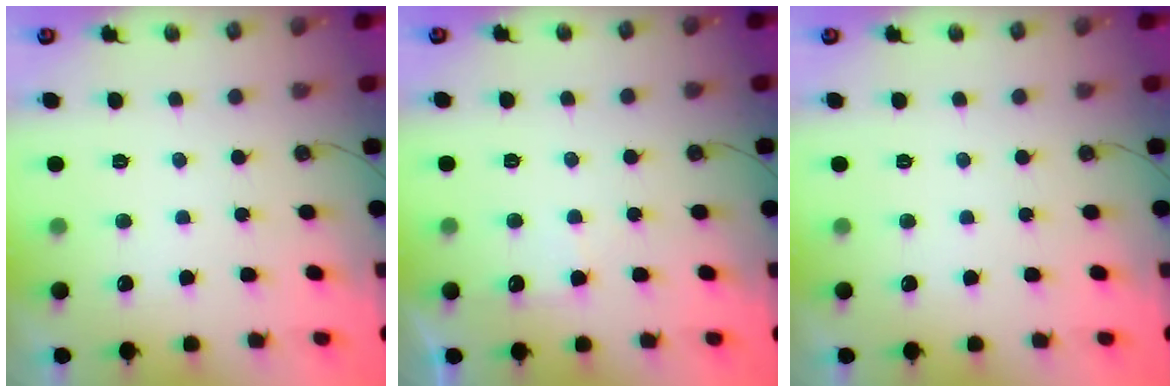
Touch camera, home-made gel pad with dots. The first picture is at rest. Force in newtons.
{"total": 6.3, "press": 6.3, "slide": 0.7}
{"total": 0.0}